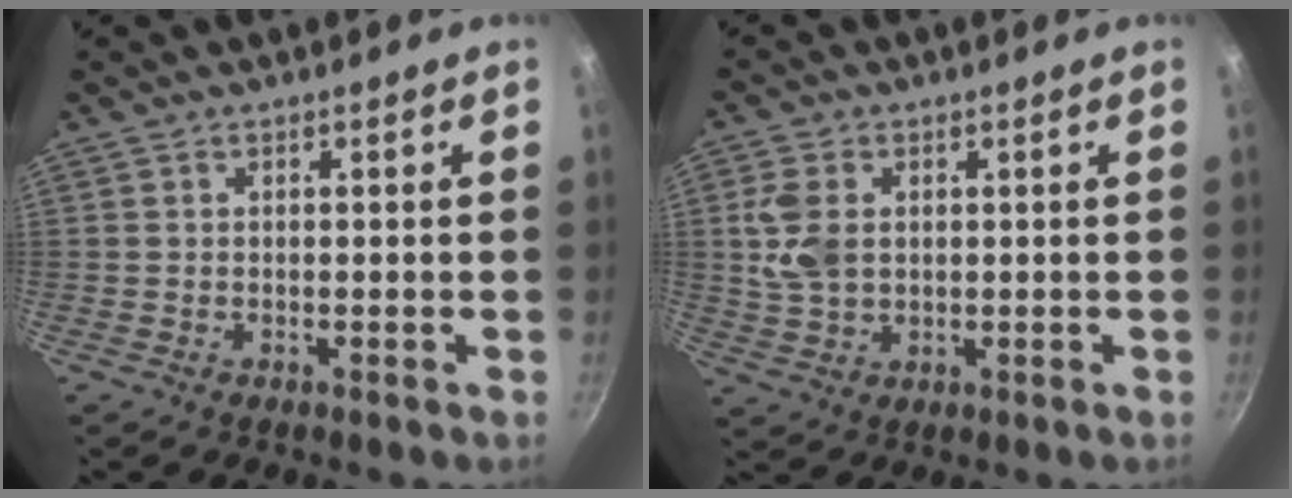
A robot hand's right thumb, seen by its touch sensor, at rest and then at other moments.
{"total": 7.1, "force": [1.2, 4.9, 5.0], "torque": [-0.098, -0.002, 0.026]}